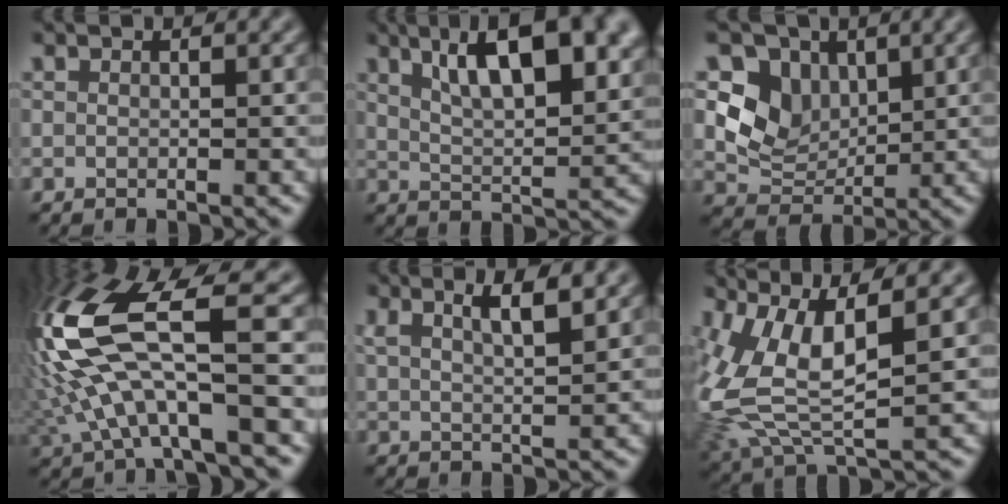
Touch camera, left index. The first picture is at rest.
{"total": 11.6, "force": [5.6, 4.3, 9.2], "torque": [-0.125, 0.014, 0.086]}
{"total": 4.5, "force": [1.4, 3.8, 2.0], "torque": [-0.038, -0.011, 0.022]}
{"total": 12.5, "force": [0.6, 4.1, 11.8], "torque": [-0.260, 0.013, 0.012]}
{"total": 3.6, "force": [2.0, 1.0, 2.8], "torque": [-0.041, -0.001, 0.035]}
{"total": 9.6, "force": [1.5, 3.8, 8.7], "torque": [-0.211, -0.008, 0.032]}